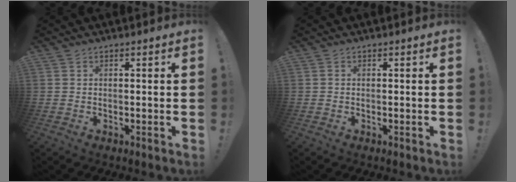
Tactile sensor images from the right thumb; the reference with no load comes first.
{"total": 0.0}